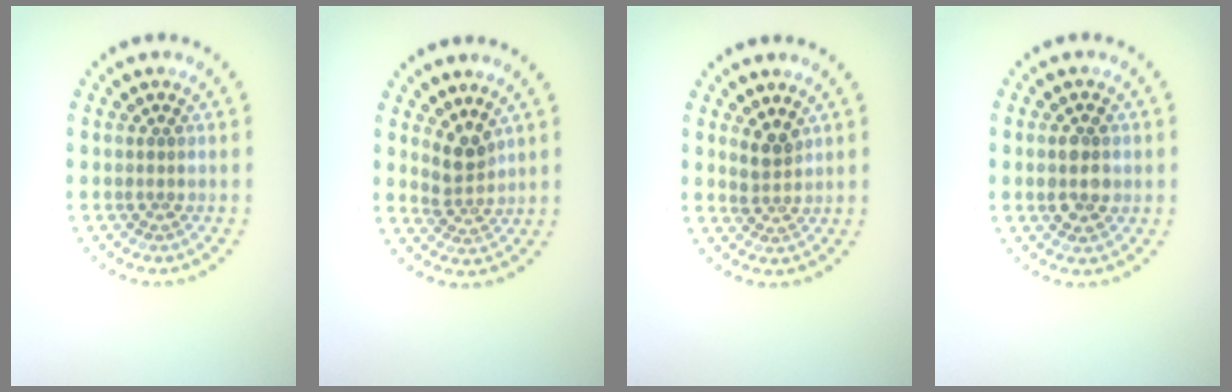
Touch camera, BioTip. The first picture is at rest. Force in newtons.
{"total": 2.4, "press": 1.8, "slide": 1.6}
{"total": 1.9, "press": 1.5, "slide": 1.1}
{"total": 2.9, "press": 2.9, "slide": 0.1}